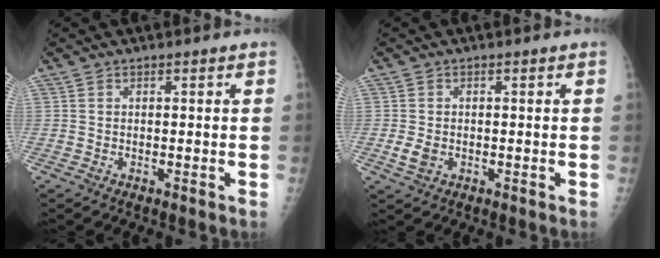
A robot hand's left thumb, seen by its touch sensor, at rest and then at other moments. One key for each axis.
{"total": 2.7, "fx": -0.6, "fy": 2.0, "fz": 1.8, "tx": -0.036, "ty": -0.002, "tz": -0.008}